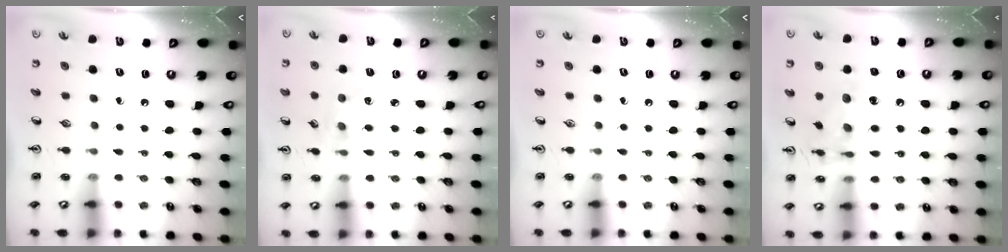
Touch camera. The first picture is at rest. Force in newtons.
{"total": 2.5, "press": 2.5, "slide": 0.4}
{"total": 0.0}
{"total": 12.9, "press": 12.9, "slide": 0.9}